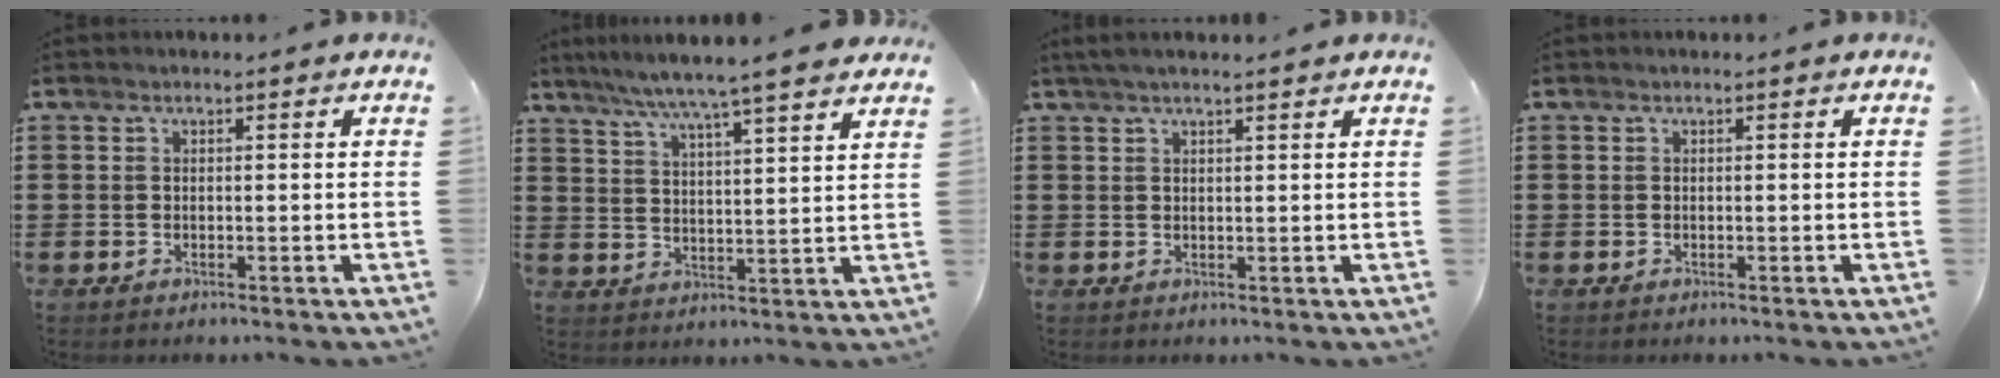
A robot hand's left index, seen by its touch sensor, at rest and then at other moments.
{"total": 6.2, "force": [5.4, -0.9, 2.9], "torque": [-0.076, -0.030, 0.090]}
{"total": 1.9, "force": [1.4, 0.0, 1.2], "torque": [-0.025, 0.001, 0.026]}
{"total": 0.0}